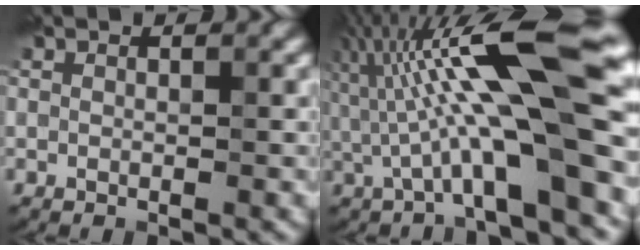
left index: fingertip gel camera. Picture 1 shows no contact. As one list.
[{"total": 13.7, "force": [1.1, 3.0, 13.4], "torque": [-0.211, 0.034, 0.013]}]